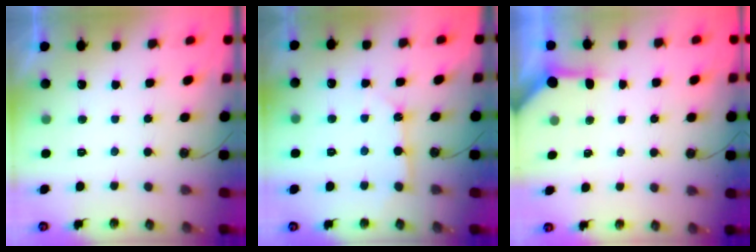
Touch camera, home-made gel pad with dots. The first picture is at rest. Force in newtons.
{"total": 4.1, "press": 4.1, "slide": 0.3}
{"total": 3.5, "press": 3.5, "slide": 0.5}